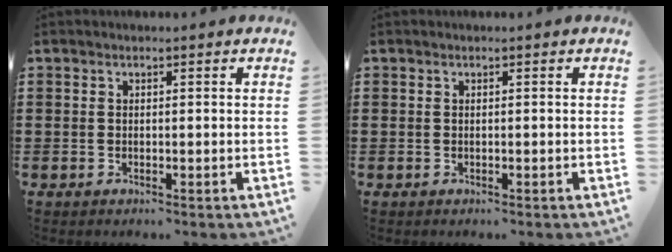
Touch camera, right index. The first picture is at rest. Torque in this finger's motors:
{"motor_torque": [0.14, 0.18, 0.00, 0.00]}